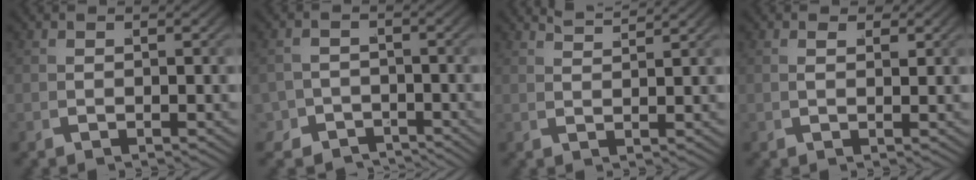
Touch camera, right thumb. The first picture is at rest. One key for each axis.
{"total": 4.6, "fx": -3.5, "fy": 2.8, "fz": 0.8, "tx": 0.000, "ty": -0.034, "tz": -0.051}
{"total": 2.8, "fx": 2.8, "fy": -0.2, "fz": 0.2, "tx": 0.007, "ty": 0.006, "tz": 0.052}
{"total": 1.1, "fx": 0.9, "fy": 0.5, "fz": 0.5, "tx": -0.003, "ty": -0.007, "tz": 0.018}